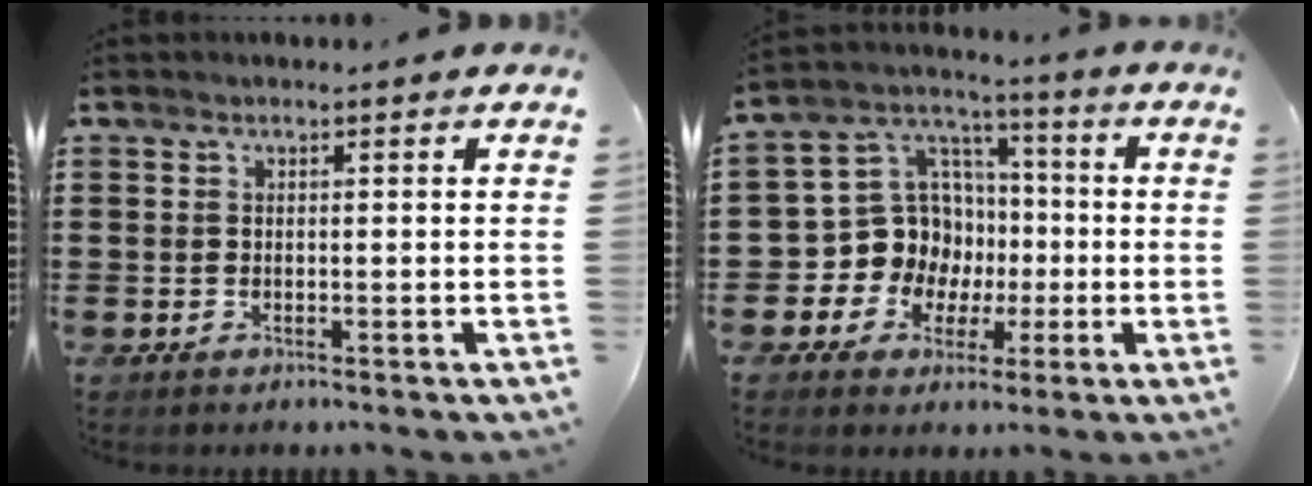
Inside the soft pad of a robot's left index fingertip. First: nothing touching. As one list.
[{"total": 10.4, "force": [-0.8, 10.0, 2.5], "torque": [-0.108, -0.004, -0.009]}]